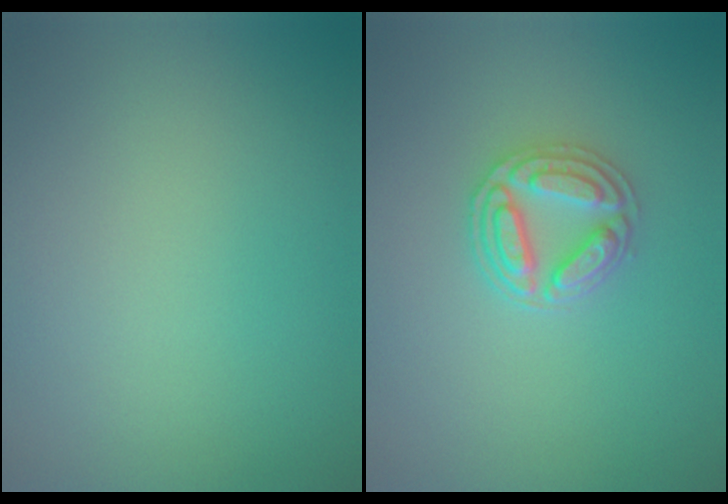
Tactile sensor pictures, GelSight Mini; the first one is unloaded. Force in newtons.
{"total": 3.1, "press": 3.0, "slide": 0.7}